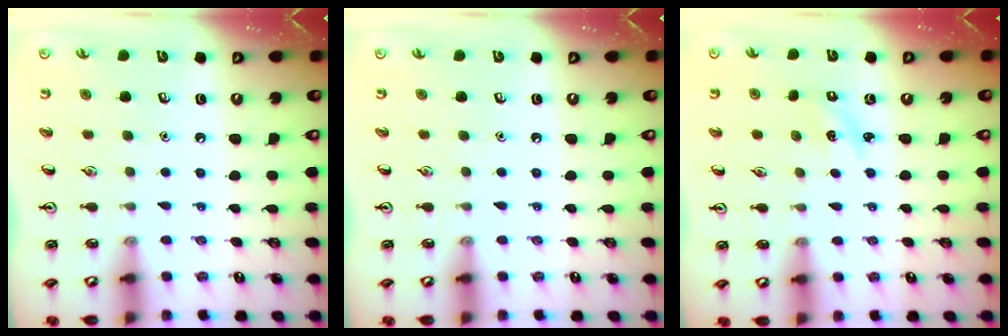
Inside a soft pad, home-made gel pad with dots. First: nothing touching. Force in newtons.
{"total": 0.0}
{"total": 1.2, "press": 1.1, "slide": 0.5}